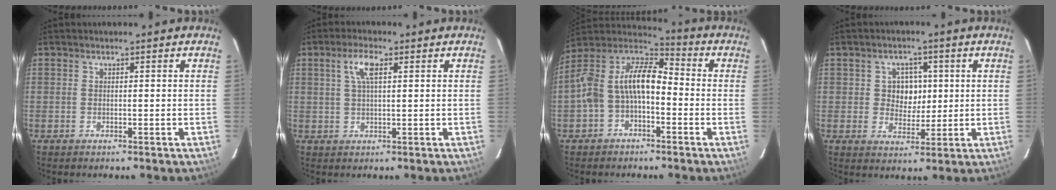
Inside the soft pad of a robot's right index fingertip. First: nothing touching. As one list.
[{"total": 4.4, "force": [1.6, 1.5, 3.8], "torque": [-0.075, 0.009, 0.031]}, {"total": 12.9, "force": [-2.1, 7.3, 10.5], "torque": [-0.207, 0.027, -0.044]}, {"total": 5.3, "force": [0.7, 4.7, 2.5], "torque": [-0.039, 0.010, 0.016]}]